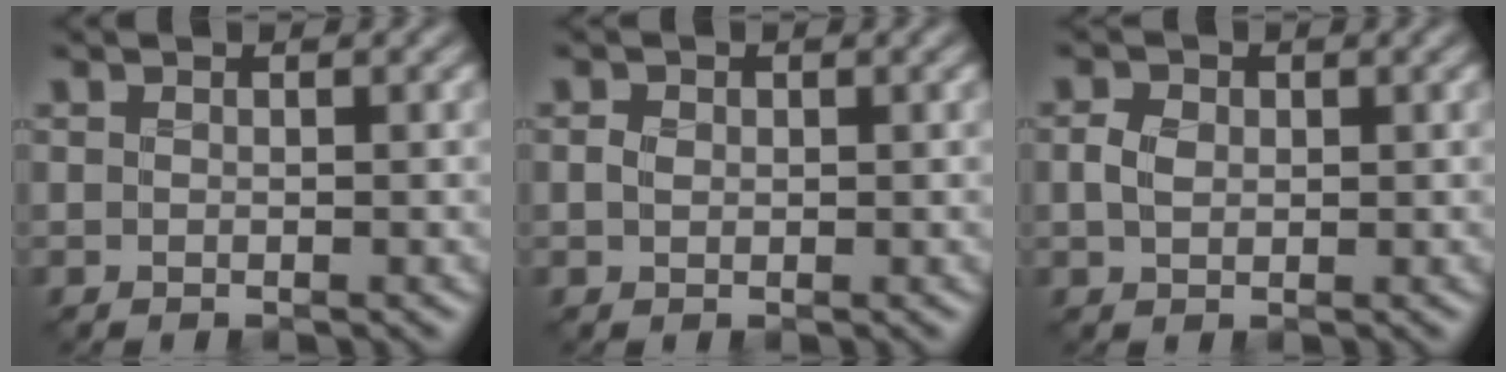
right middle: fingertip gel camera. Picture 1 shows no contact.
{"total": 0.7, "force": [-0.1, 0.6, 0.3], "torque": [-0.010, -0.002, -0.002]}
{"total": 1.6, "force": [-0.1, 1.3, 1.0], "torque": [-0.026, -0.001, -0.002]}